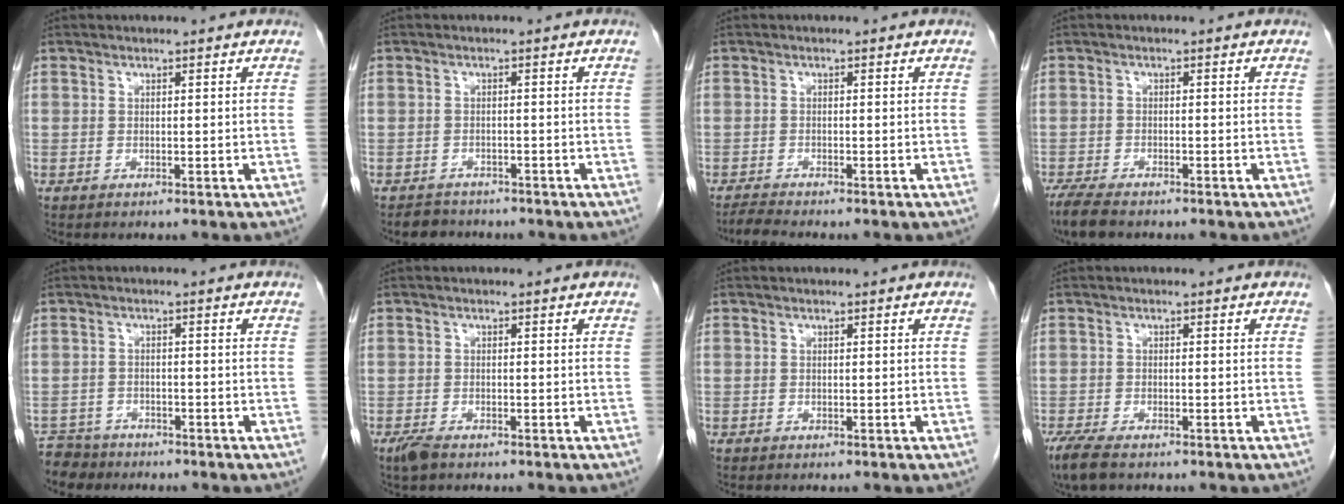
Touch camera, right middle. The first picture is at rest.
{"total": 2.7, "force": [-2.4, 1.2, -0.2], "torque": [-0.007, -0.001, -0.038]}
{"total": 2.0, "force": [-1.9, -0.5, 0.5], "torque": [-0.021, -0.013, -0.038]}
{"total": 5.2, "force": [-4.2, 1.3, 2.7], "torque": [-0.054, -0.013, -0.071]}
{"total": 4.3, "force": [-3.8, 1.9, -0.7], "torque": [0.014, -0.002, -0.070]}
{"total": 2.3, "force": [-1.7, 0.8, 1.3], "torque": [-0.033, -0.004, -0.029]}
{"total": 0.0}
{"total": 5.7, "force": [-4.3, 1.8, 3.3], "torque": [-0.066, -0.014, -0.073]}